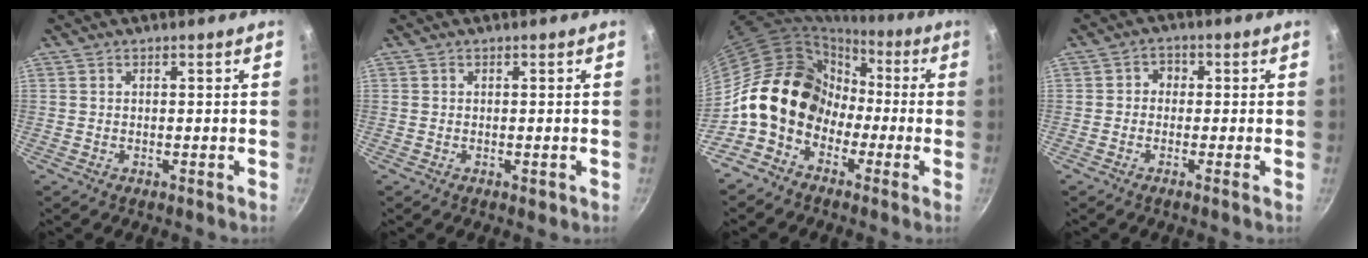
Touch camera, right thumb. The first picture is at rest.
{"total": 1.0, "force": [-0.4, 0.6, 0.8], "torque": [-0.011, 0.000, -0.006]}
{"total": 14.2, "force": [-2.1, 11.6, 7.9], "torque": [-0.079, 0.049, -0.046]}
{"total": 2.2, "force": [-0.5, 1.6, 1.4], "torque": [-0.023, 0.015, -0.019]}